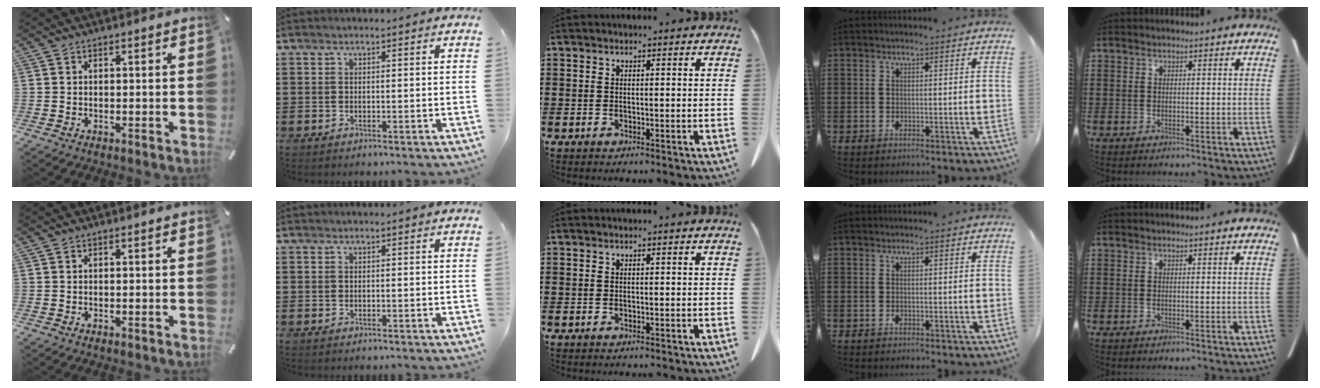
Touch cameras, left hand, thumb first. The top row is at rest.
{}